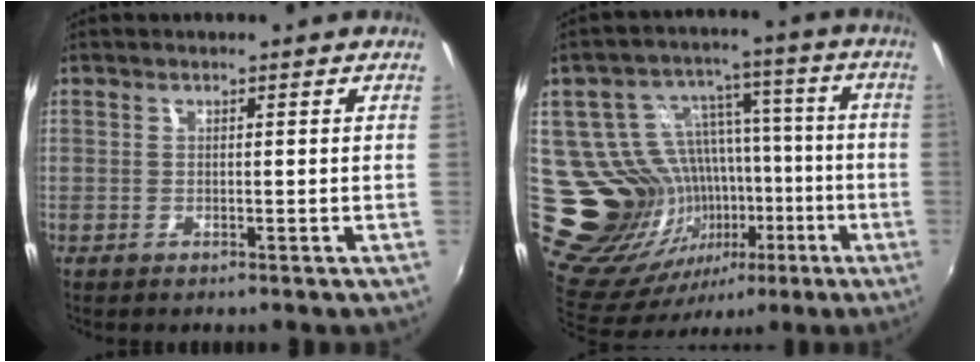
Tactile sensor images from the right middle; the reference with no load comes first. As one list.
[{"total": 18.7, "force": [-3.4, 16.0, 9.1], "torque": [-0.201, 0.028, -0.015]}]